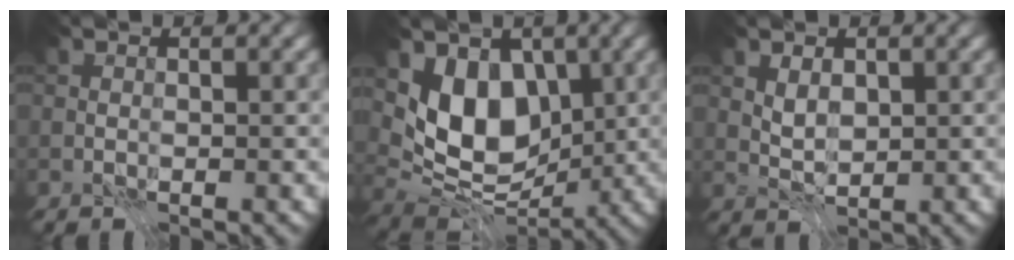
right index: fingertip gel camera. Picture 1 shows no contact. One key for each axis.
{"total": 7.0, "fx": 1.2, "fy": 4.8, "fz": 4.9, "tx": -0.087, "ty": -0.018, "tz": 0.016}
{"total": 1.6, "fx": 0.4, "fy": 1.0, "fz": 1.2, "tx": -0.021, "ty": -0.004, "tz": 0.010}